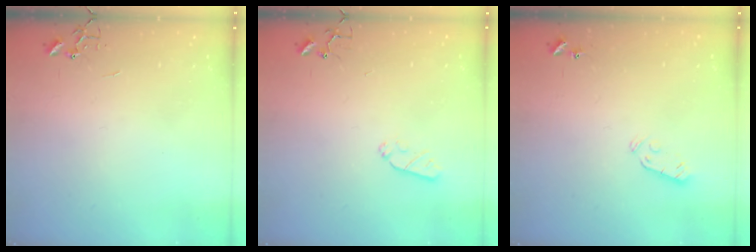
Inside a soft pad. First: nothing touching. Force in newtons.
{"total": 5.2, "press": 5.2, "slide": 0.8}
{"total": 3.0, "press": 2.9, "slide": 0.9}